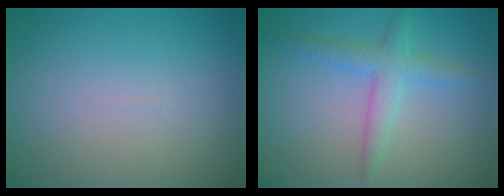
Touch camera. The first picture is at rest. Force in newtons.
{"total": 3.1, "press": 3.1, "slide": 0.2}